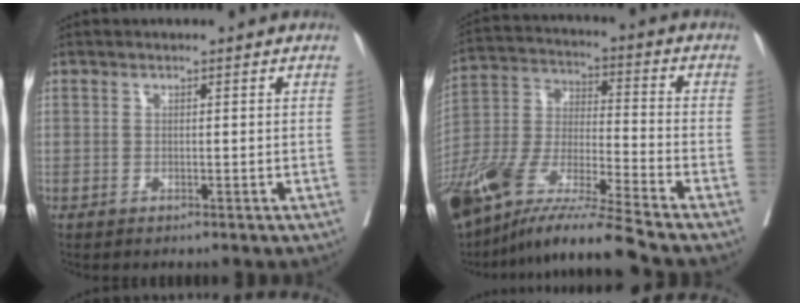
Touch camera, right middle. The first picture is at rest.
{"total": 18.5, "force": [-14.8, -0.1, 11.2], "torque": [-0.255, -0.030, -0.281]}